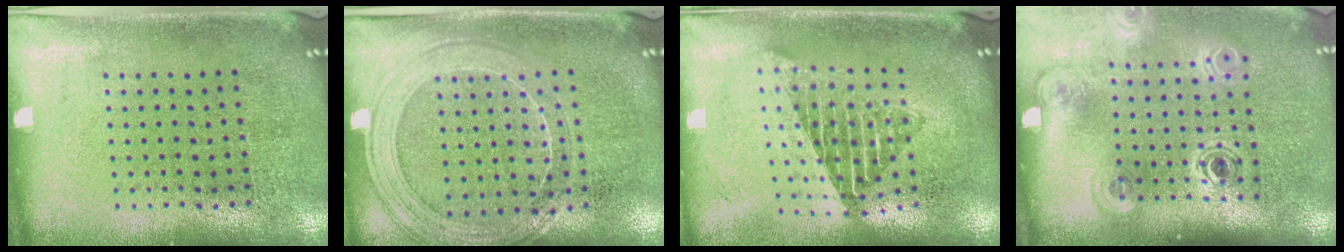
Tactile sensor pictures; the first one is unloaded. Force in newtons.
{"total": 1.5, "press": 1.5, "slide": 0.4}
{"total": 1.8, "press": 1.4, "slide": 1.0}
{"total": 1.9, "press": 1.3, "slide": 1.4}